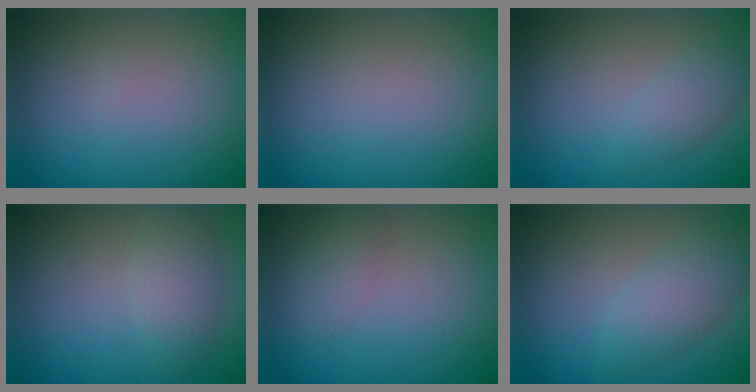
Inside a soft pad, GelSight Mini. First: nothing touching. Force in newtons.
{"total": 0.0}
{"total": 1.7, "press": 1.7, "slide": 0.1}
{"total": 2.5, "press": 2.5, "slide": 0.2}
{"total": 1.5, "press": 1.5, "slide": 0.0}
{"total": 2.9, "press": 2.9, "slide": 0.0}